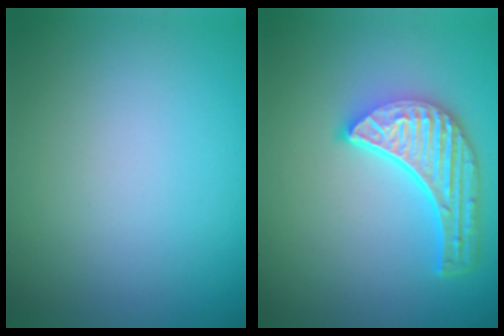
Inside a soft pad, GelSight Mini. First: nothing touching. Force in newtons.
{"total": 5.7, "press": 4.3, "slide": 3.8}